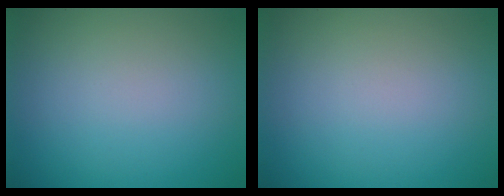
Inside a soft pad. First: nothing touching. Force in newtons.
{"total": 0.0}